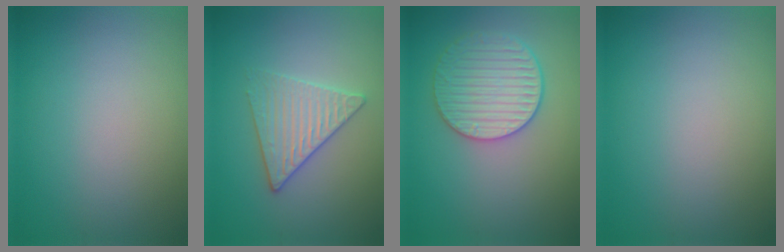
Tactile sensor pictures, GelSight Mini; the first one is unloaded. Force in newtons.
{"total": 3.2, "press": 3.2, "slide": 0.6}
{"total": 4.1, "press": 3.8, "slide": 1.4}
{"total": 0.0}